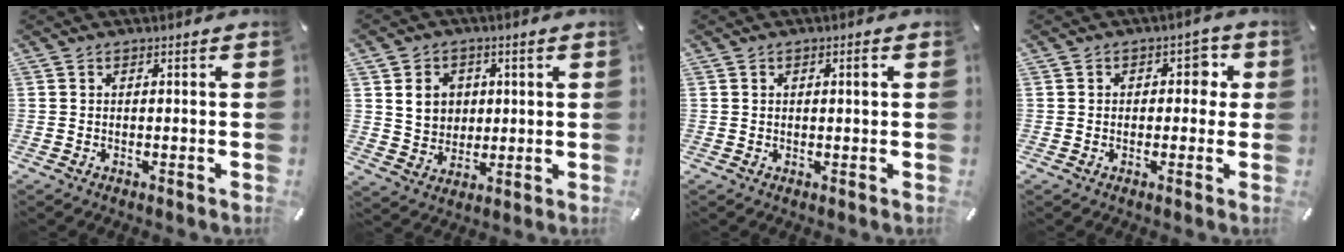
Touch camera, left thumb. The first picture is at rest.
{"total": 7.6, "force": [1.6, 7.0, 2.4], "torque": [-0.037, 0.003, 0.030]}
{"total": 1.6, "force": [0.4, 0.6, 1.4], "torque": [-0.019, 0.002, 0.003]}
{"total": 4.8, "force": [0.2, 3.6, 3.1], "torque": [-0.025, 0.001, -0.009]}